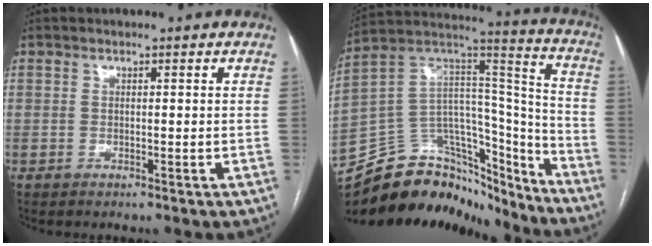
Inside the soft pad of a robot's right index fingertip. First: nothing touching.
{"total": 25.2, "force": [-21.8, 10.4, 7.0], "torque": [-0.139, 0.069, -0.339]}